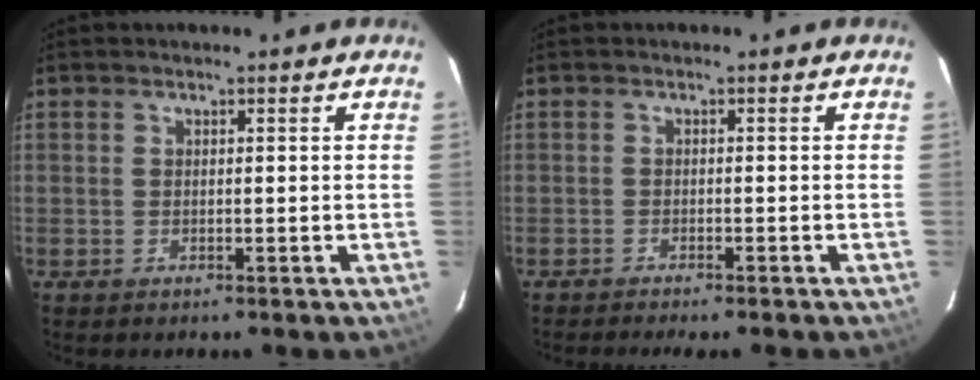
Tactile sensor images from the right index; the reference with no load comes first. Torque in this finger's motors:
{"motor_torque": [0.08, -0.27, 0.31, 0.03]}